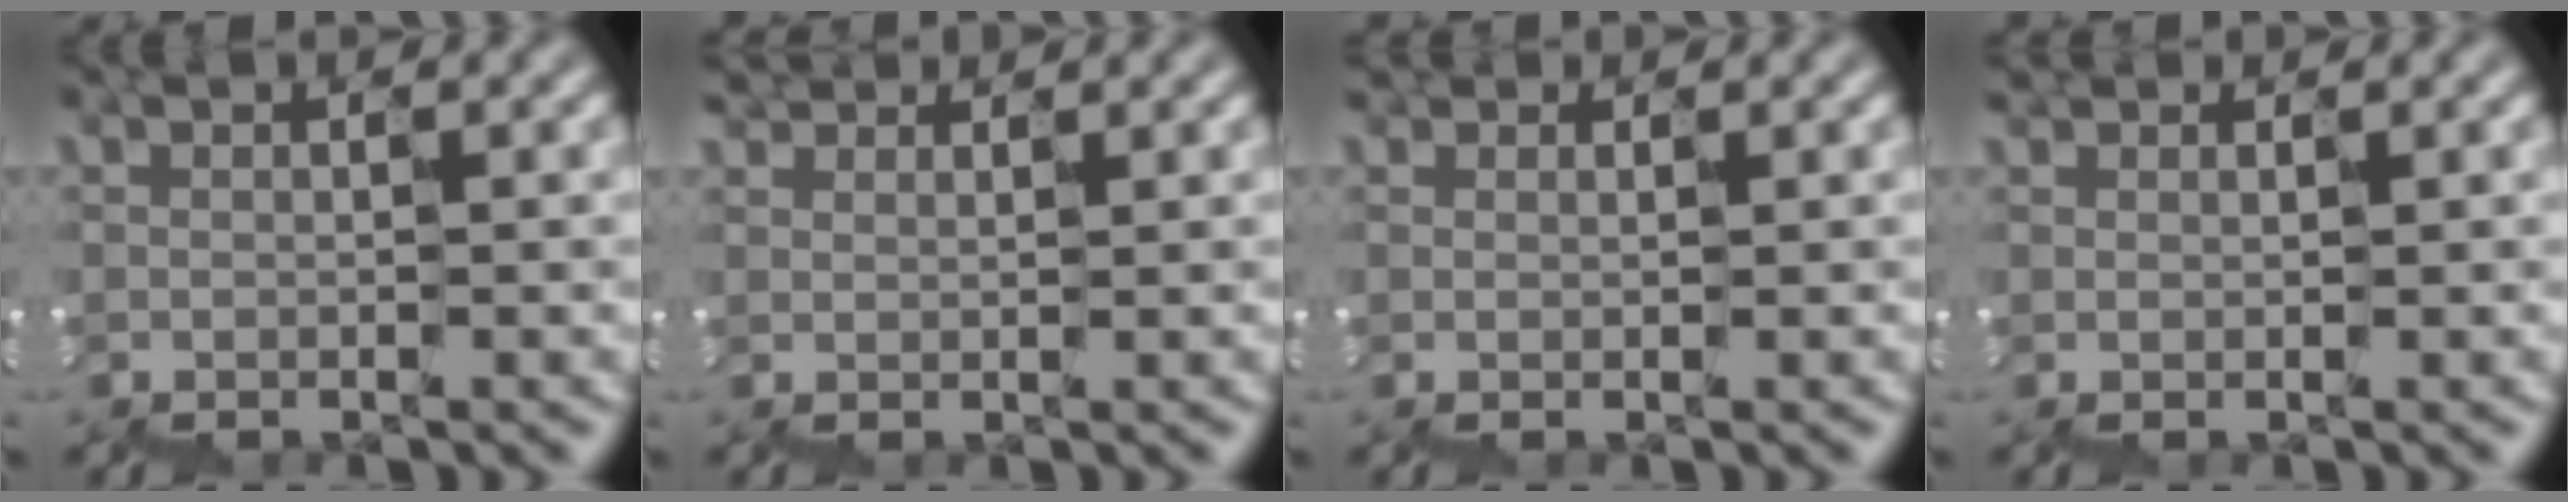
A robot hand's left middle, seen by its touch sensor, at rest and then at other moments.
{"total": 1.8, "force": [1.7, 0.4, -0.1], "torque": [-0.005, 0.018, 0.031]}
{"total": 0.7, "force": [0.6, 0.2, -0.1], "torque": [0.005, 0.009, 0.008]}
{"total": 0.9, "force": [0.7, 0.4, 0.2], "torque": [-0.001, 0.011, 0.012]}